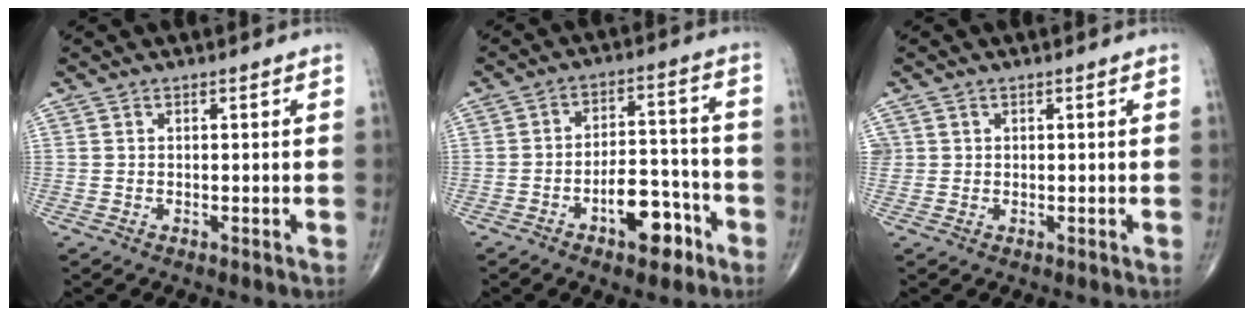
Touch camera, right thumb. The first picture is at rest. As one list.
[{"total": 10.0, "force": [-5.2, 4.8, 7.1], "torque": [-0.087, 0.046, -0.078]}, {"total": 1.4, "force": [0.4, 1.3, 0.3], "torque": [0.007, 0.003, 0.007]}]